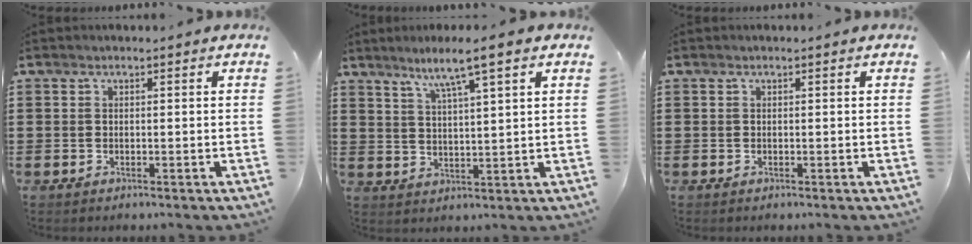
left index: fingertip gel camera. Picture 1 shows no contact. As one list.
[{"total": 5.9, "force": [4.3, -0.5, 4.1], "torque": [-0.090, -0.011, 0.070]}, {"total": 0.0}]